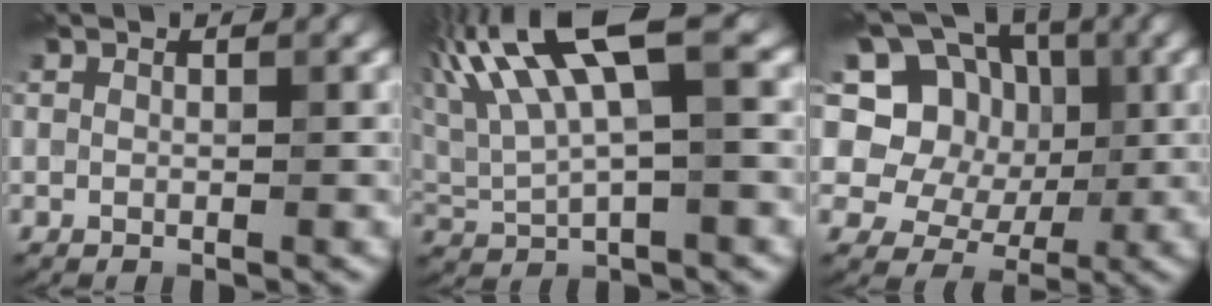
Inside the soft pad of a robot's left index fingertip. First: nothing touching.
{"total": 9.9, "force": [4.3, 2.7, 8.5], "torque": [-0.176, 0.025, 0.081]}
{"total": 12.5, "force": [5.1, 9.8, 6.0], "torque": [-0.106, 0.030, 0.061]}